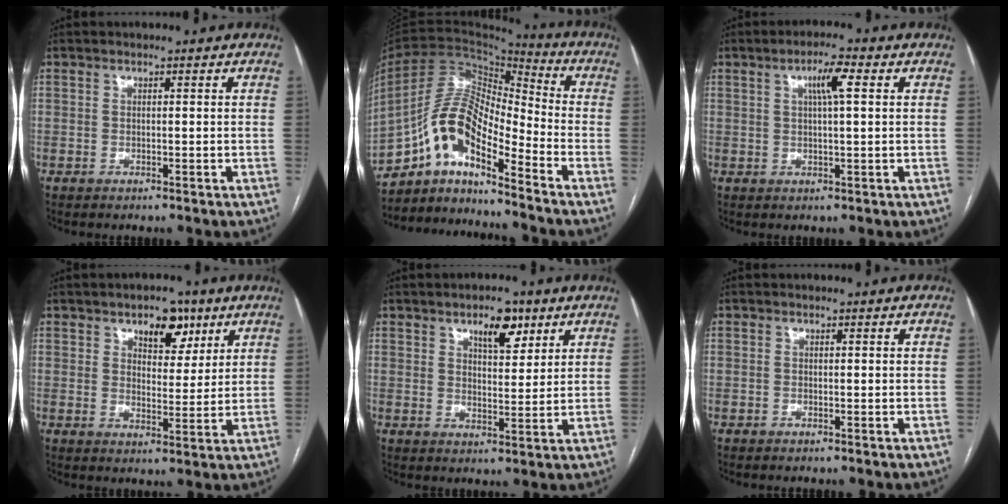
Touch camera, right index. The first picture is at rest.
{"total": 13.9, "force": [-9.3, 3.4, 9.8], "torque": [-0.188, 0.032, -0.166]}
{"total": 4.6, "force": [1.5, 0.5, 4.3], "torque": [-0.079, 0.008, 0.026]}
{"total": 7.1, "force": [4.2, 3.8, 4.3], "torque": [-0.056, 0.007, 0.063]}
{"total": 6.3, "force": [3.7, 2.7, 4.3], "torque": [-0.067, 0.003, 0.059]}
{"total": 0.0}